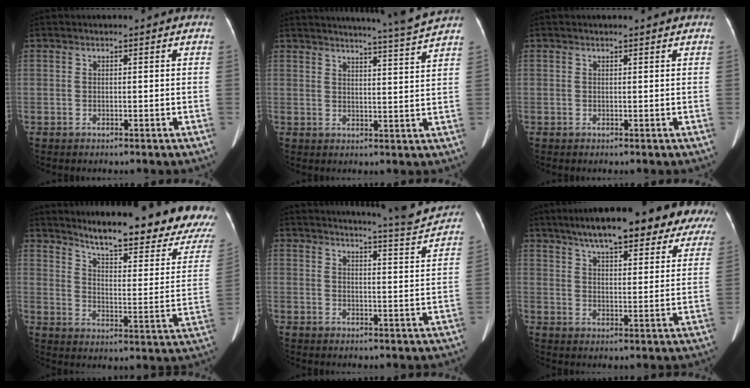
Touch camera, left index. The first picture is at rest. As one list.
[{"total": 9.2, "force": [8.5, -2.6, 2.4], "torque": [-0.040, -0.034, 0.108]}, {"total": 0.8, "force": [0.8, 0.2, 0.2], "torque": [-0.009, 0.011, 0.012]}, {"total": 23.3, "force": [19.5, 2.7, 12.4], "torque": [-0.175, -0.070, 0.249]}, {"total": 9.9, "force": [9.6, -1.3, 2.1], "torque": [-0.042, -0.031, 0.122]}, {"total": 21.1, "force": [16.7, 4.9, 11.9], "torque": [-0.167, 0.037, 0.215]}]